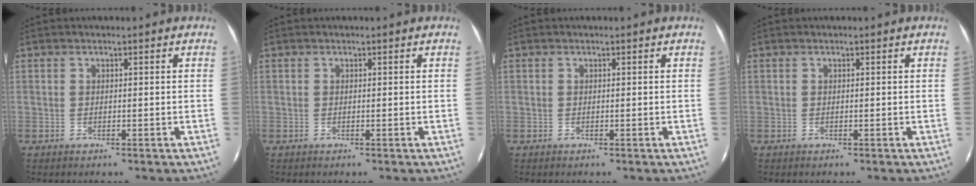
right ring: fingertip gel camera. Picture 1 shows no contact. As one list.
[{"total": 0.0}, {"total": 0.0}, {"total": 0.0}]